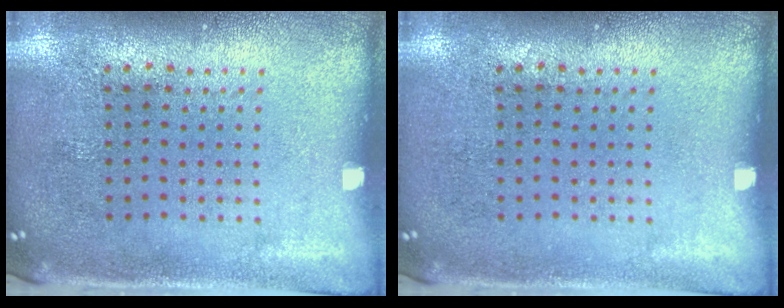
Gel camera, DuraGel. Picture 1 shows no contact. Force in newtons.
{"total": 0.0}